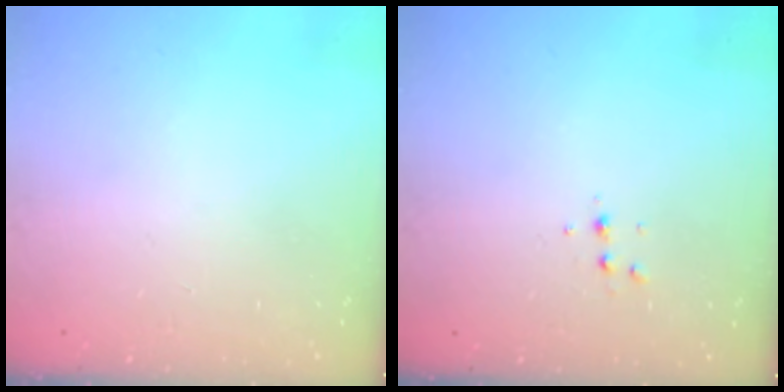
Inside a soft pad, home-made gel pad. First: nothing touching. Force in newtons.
{"total": 4.1, "press": 4.0, "slide": 1.1}